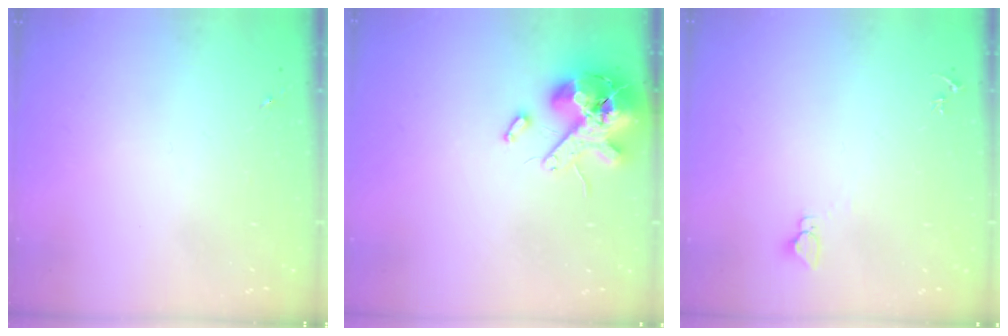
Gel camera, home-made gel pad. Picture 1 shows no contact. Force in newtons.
{"total": 13.6, "press": 13.5, "slide": 2.2}
{"total": 2.8, "press": 2.8, "slide": 0.2}